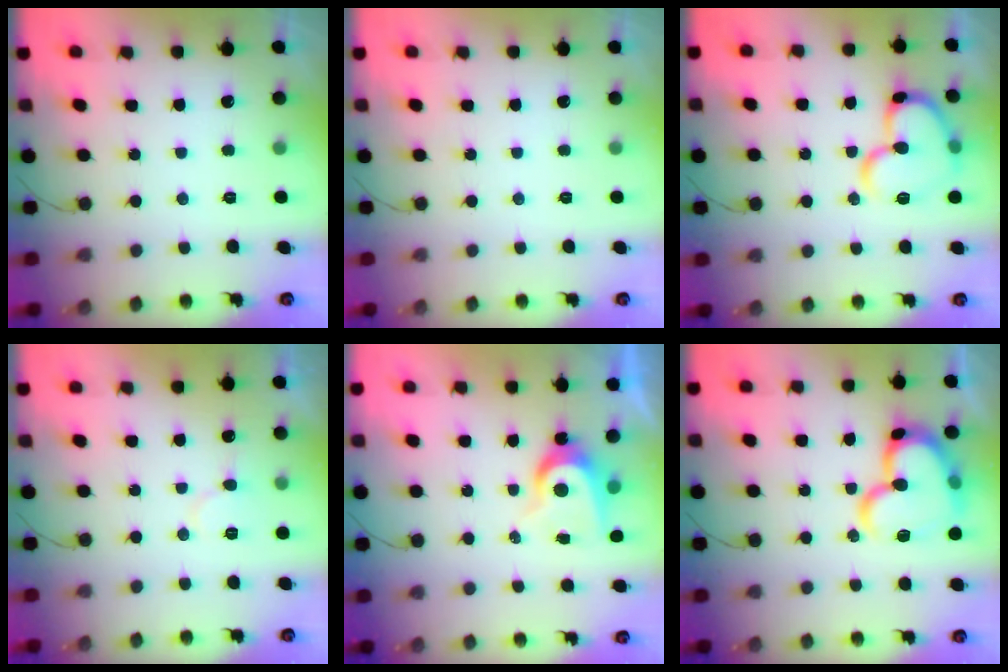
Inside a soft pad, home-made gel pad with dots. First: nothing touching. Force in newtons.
{"total": 0.0}
{"total": 17.1, "press": 17.0, "slide": 1.6}
{"total": 6.8, "press": 6.8, "slide": 0.5}
{"total": 6.5, "press": 6.5, "slide": 0.1}
{"total": 20.6, "press": 20.4, "slide": 2.6}